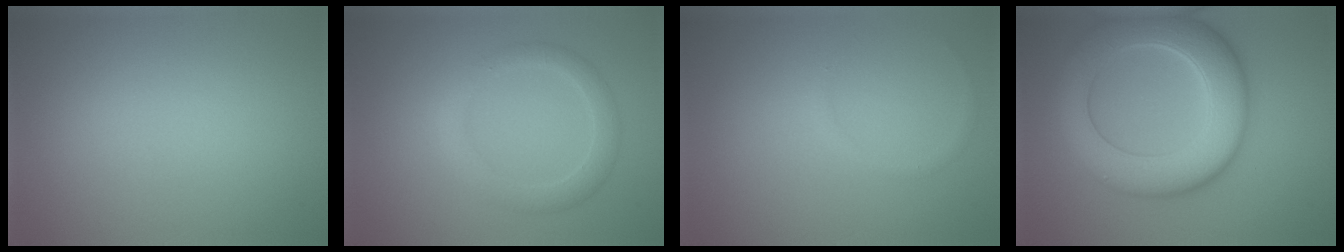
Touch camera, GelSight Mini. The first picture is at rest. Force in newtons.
{"total": 2.5, "press": 2.5, "slide": 0.0}
{"total": 0.6, "press": 0.6, "slide": 0.0}
{"total": 9.4, "press": 9.3, "slide": 0.8}